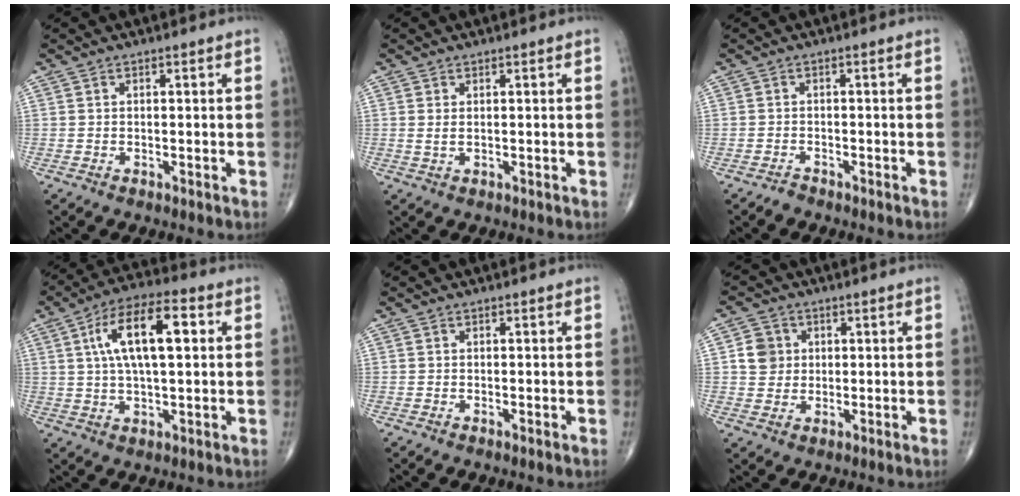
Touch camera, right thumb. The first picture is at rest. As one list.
[{"total": 1.2, "force": [0.3, 0.5, 1.0], "torque": [-0.024, 0.001, 0.011]}, {"total": 1.0, "force": [-0.9, 0.4, -0.1], "torque": [0.001, 0.003, -0.019]}, {"total": 13.9, "force": [3.3, 5.4, 12.4], "torque": [-0.213, 0.018, 0.051]}, {"total": 0.0}, {"total": 4.9, "force": [0.9, 4.5, 1.6], "torque": [-0.007, 0.001, 0.012]}]